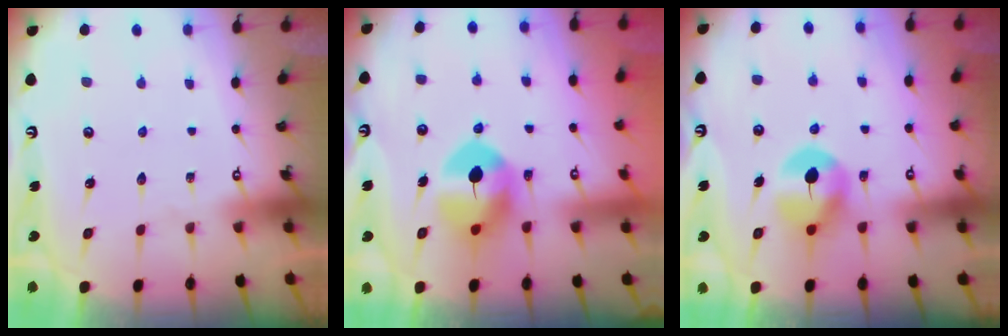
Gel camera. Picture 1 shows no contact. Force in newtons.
{"total": 10.5, "press": 10.4, "slide": 1.5}
{"total": 8.3, "press": 8.2, "slide": 1.2}